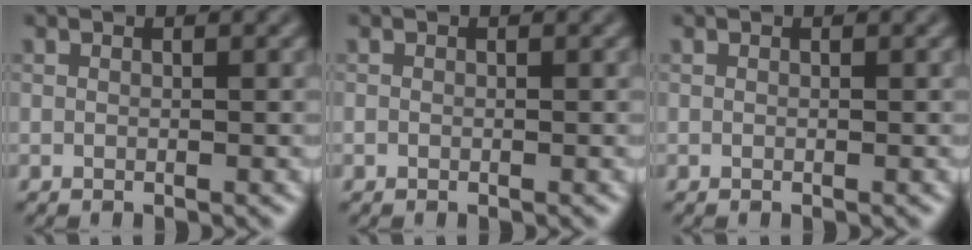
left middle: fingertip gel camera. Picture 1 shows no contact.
{"total": 0.0}
{"total": 0.0}